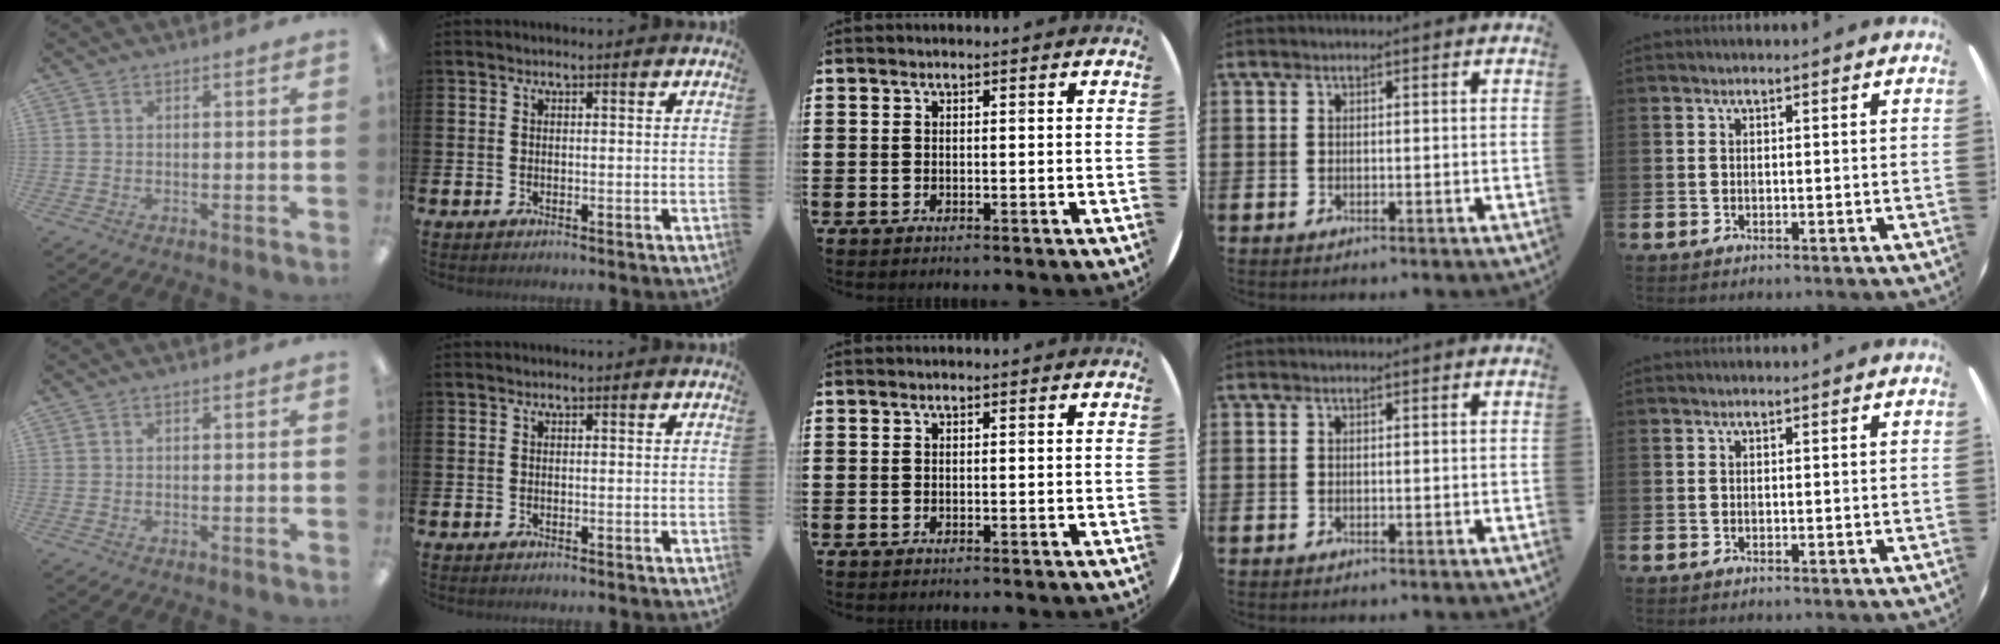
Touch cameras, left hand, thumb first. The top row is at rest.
{}